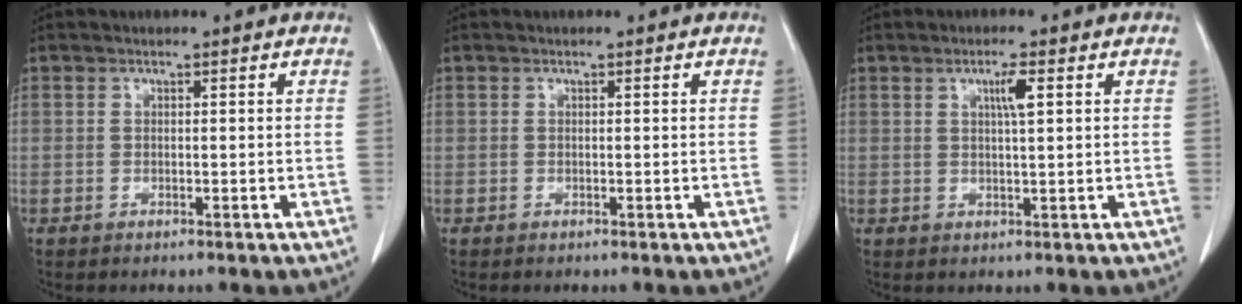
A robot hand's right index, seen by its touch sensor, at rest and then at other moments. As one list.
[{"total": 0.0}, {"total": 2.9, "force": [1.1, 0.0, 2.7], "torque": [-0.048, 0.000, 0.018]}]